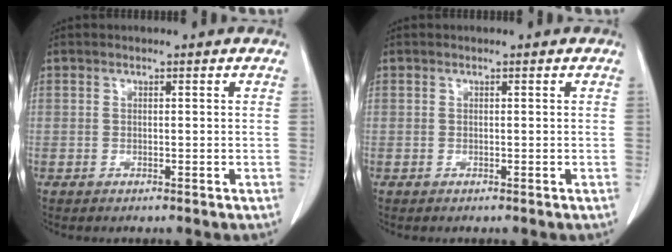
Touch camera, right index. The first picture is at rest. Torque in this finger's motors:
{"motor_torque": [0.00, 0.00, 0.00, 0.00]}